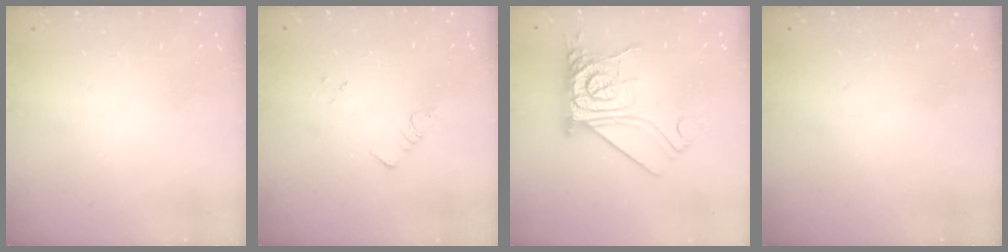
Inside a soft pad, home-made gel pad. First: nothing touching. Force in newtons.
{"total": 5.3, "press": 5.2, "slide": 0.6}
{"total": 15.8, "press": 15.7, "slide": 1.4}
{"total": 0.0}